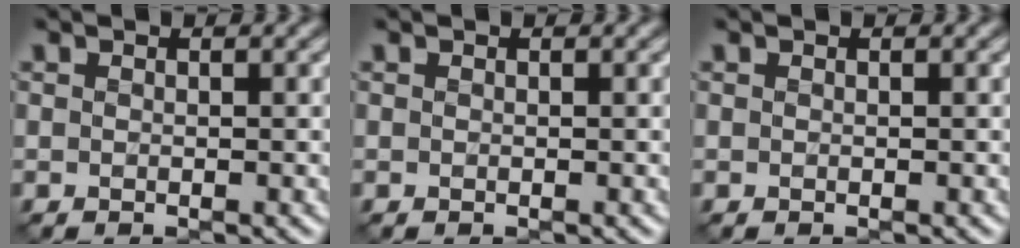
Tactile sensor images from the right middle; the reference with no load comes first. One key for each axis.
{"total": 0.0}
{"total": 0.0}